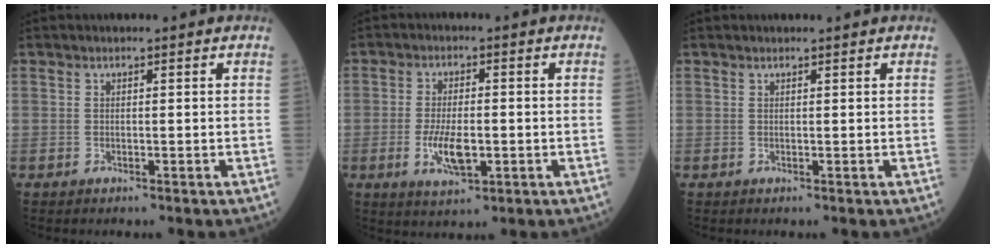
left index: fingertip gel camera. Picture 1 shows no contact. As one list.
[{"total": 5.8, "force": [-1.5, 2.1, 5.2], "torque": [-0.107, -0.007, -0.024]}, {"total": 1.1, "force": [1.1, 0.0, 0.1], "torque": [-0.003, 0.007, 0.015]}]